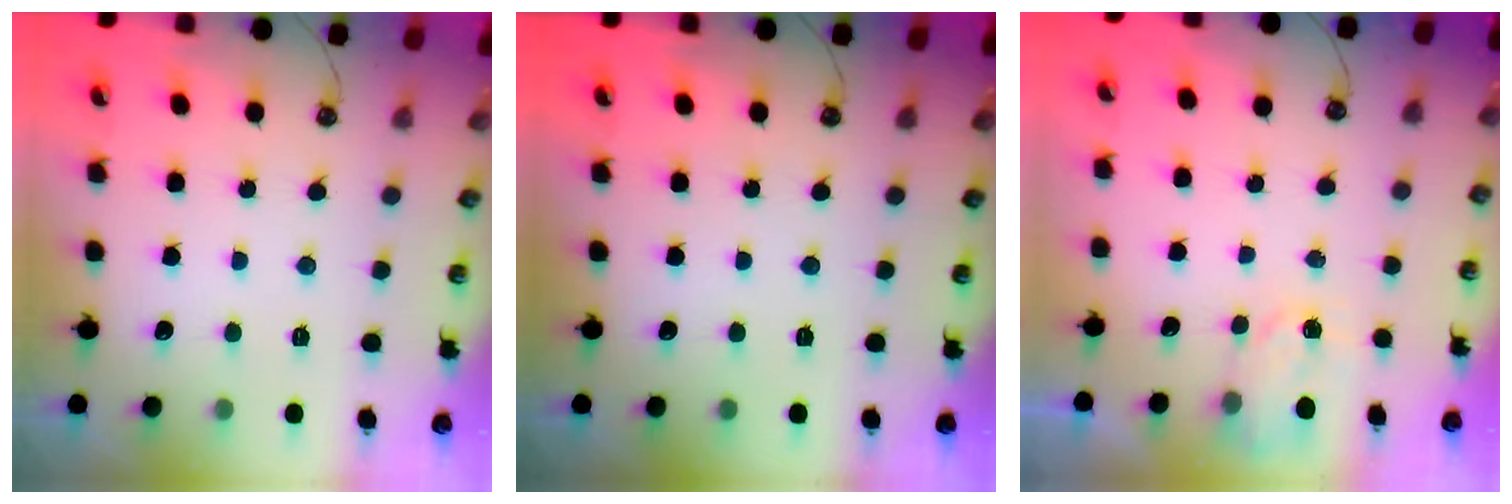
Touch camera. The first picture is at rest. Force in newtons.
{"total": 0.0}
{"total": 2.6, "press": 2.5, "slide": 0.4}